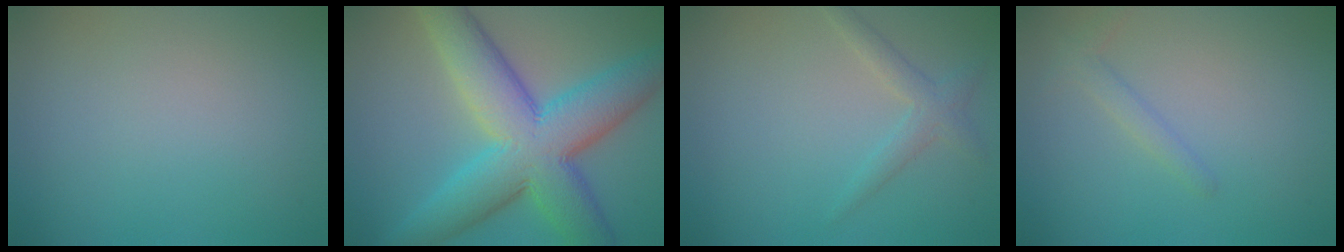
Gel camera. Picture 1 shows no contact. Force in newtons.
{"total": 11.4, "press": 11.4, "slide": 0.1}
{"total": 1.8, "press": 1.8, "slide": 0.1}
{"total": 1.3, "press": 1.3, "slide": 0.1}